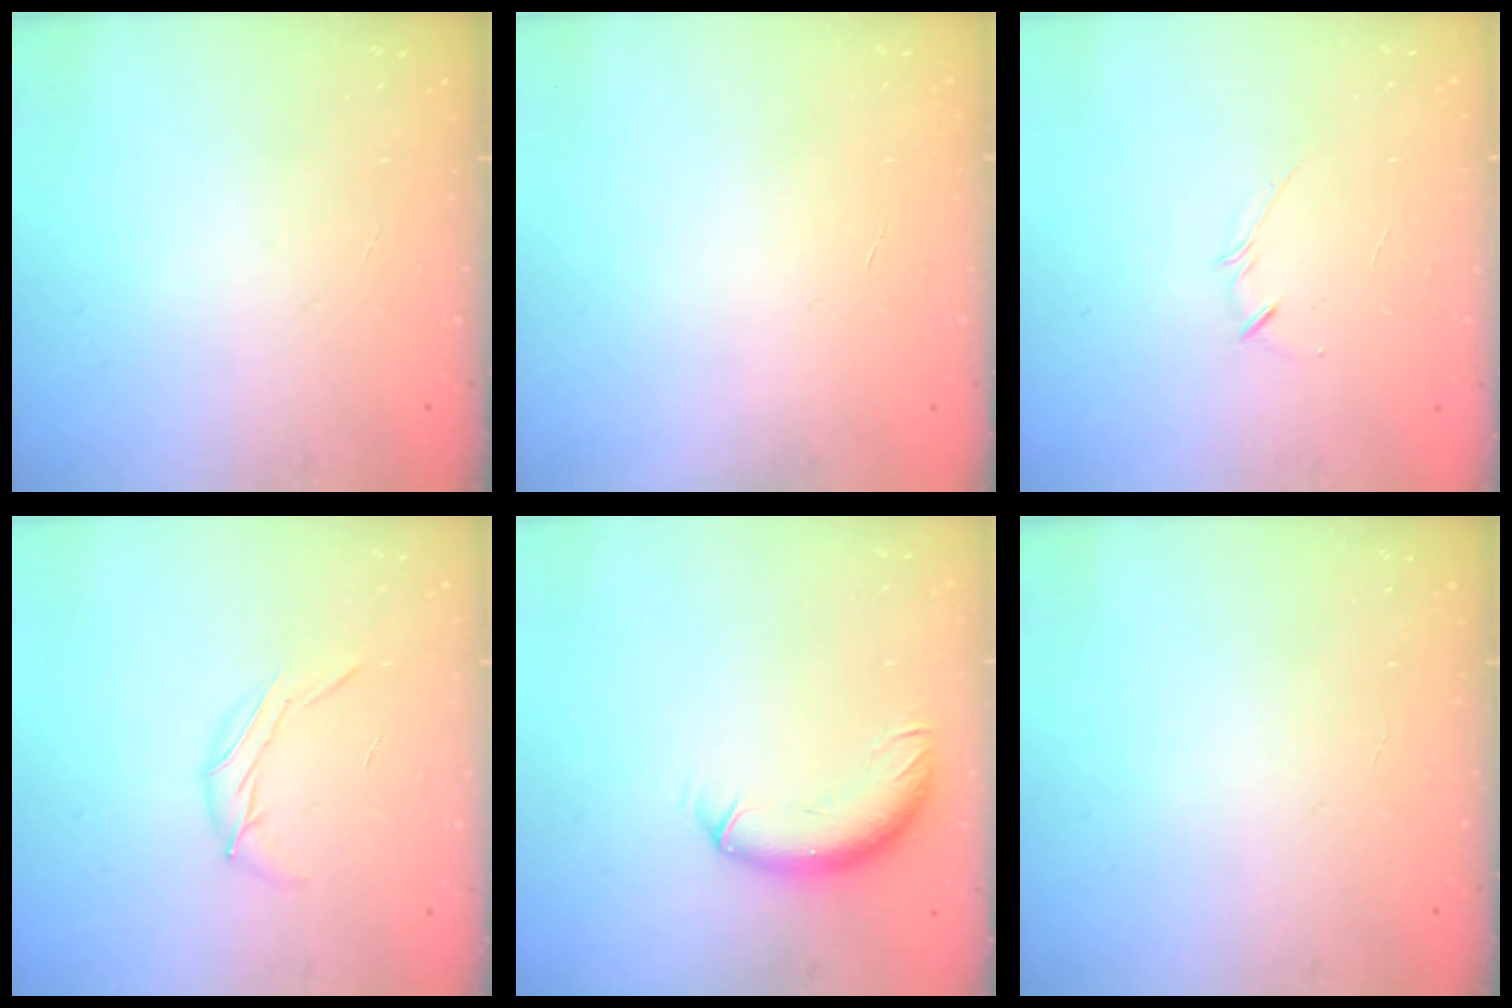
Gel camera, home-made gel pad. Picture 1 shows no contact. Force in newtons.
{"total": 0.0}
{"total": 2.5, "press": 2.4, "slide": 0.5}
{"total": 7.4, "press": 7.2, "slide": 1.3}
{"total": 9.2, "press": 9.0, "slide": 1.9}
{"total": 0.0}